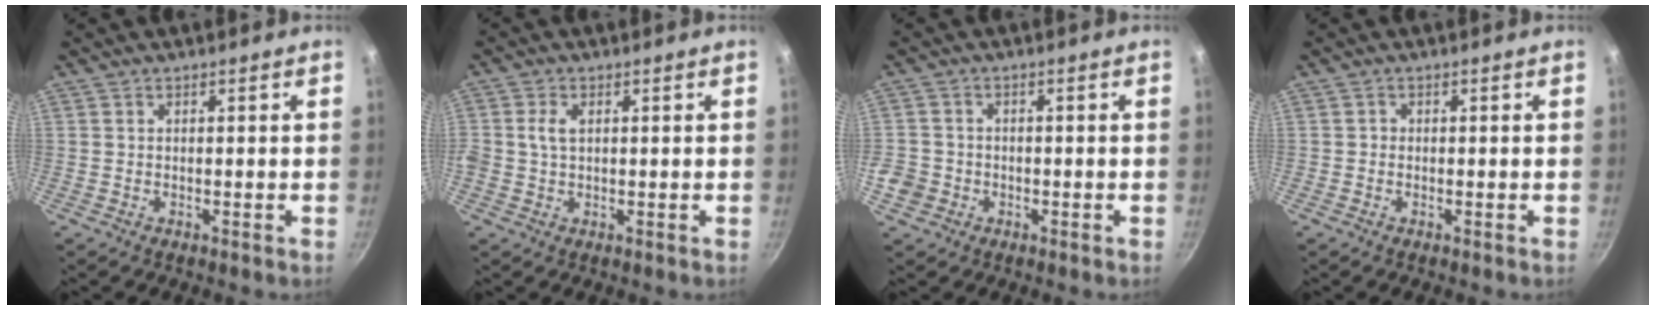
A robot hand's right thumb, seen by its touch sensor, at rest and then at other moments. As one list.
[{"total": 3.2, "force": [0.6, 2.2, 2.3], "torque": [-0.039, 0.006, 0.009]}, {"total": 5.5, "force": [-2.0, 4.8, 1.9], "torque": [-0.033, 0.023, -0.036]}, {"total": 0.8, "force": [-0.2, 0.7, 0.1], "torque": [0.001, 0.002, -0.008]}]